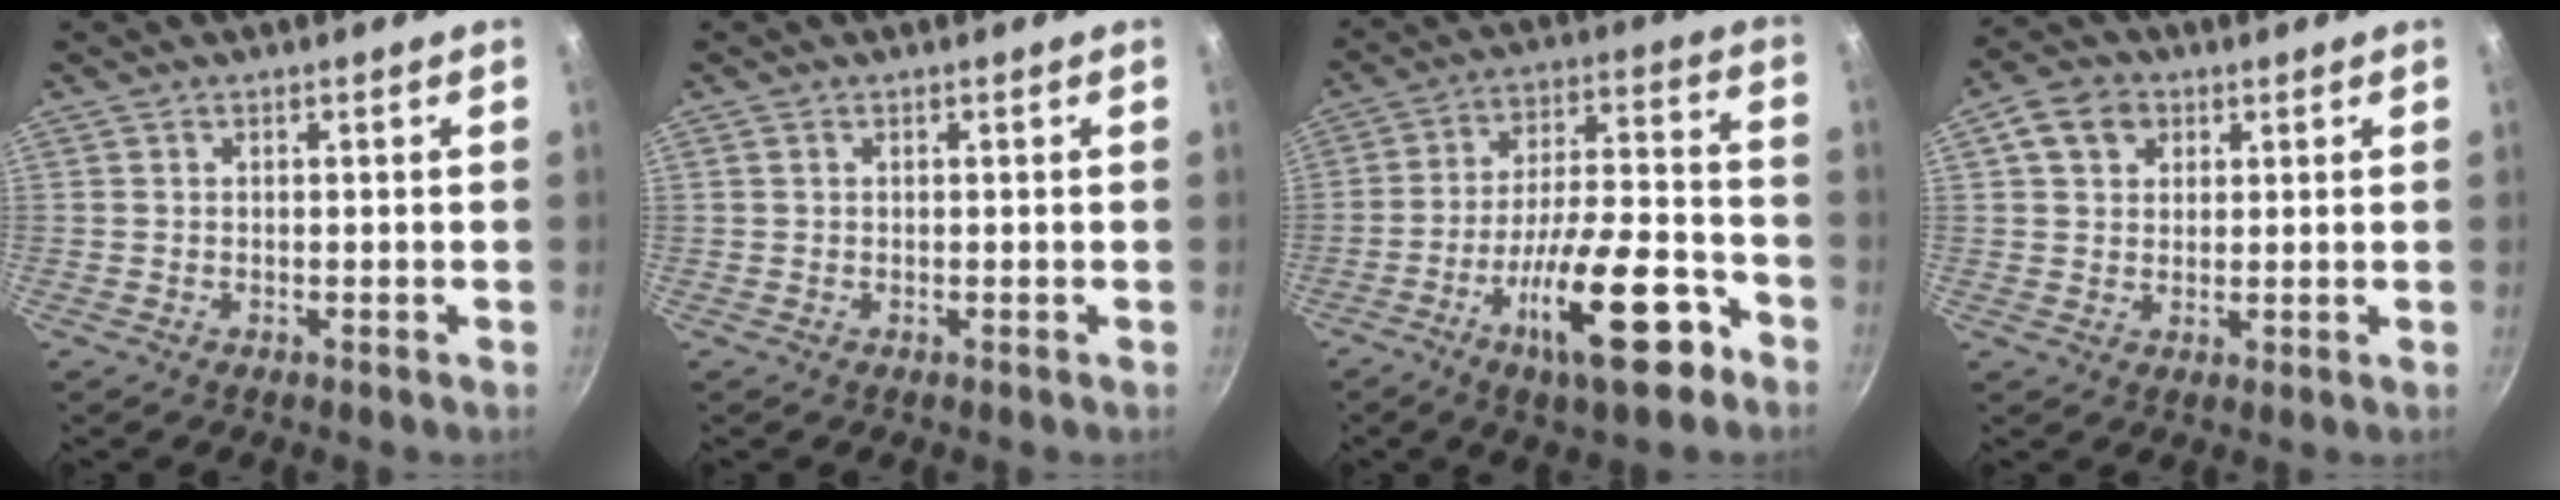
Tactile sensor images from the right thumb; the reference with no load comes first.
{"total": 0.5, "force": [0.2, 0.4, 0.3], "torque": [-0.007, 0.001, 0.003]}
{"total": 18.7, "force": [-9.6, 5.9, 14.9], "torque": [-0.218, 0.054, -0.154]}
{"total": 6.8, "force": [2.5, 5.5, 3.2], "torque": [-0.034, 0.003, 0.037]}